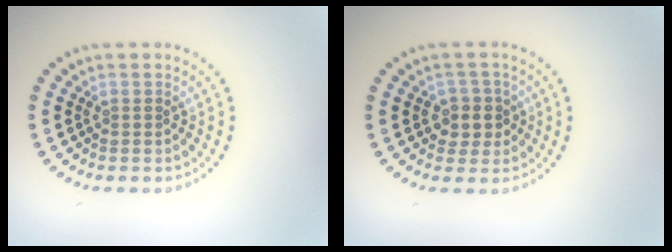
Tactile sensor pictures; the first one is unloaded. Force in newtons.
{"total": 2.6, "press": 2.4, "slide": 0.9}